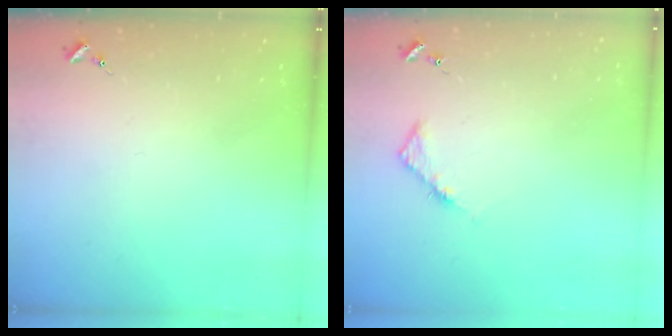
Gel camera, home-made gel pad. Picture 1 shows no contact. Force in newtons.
{"total": 4.1, "press": 4.0, "slide": 0.5}